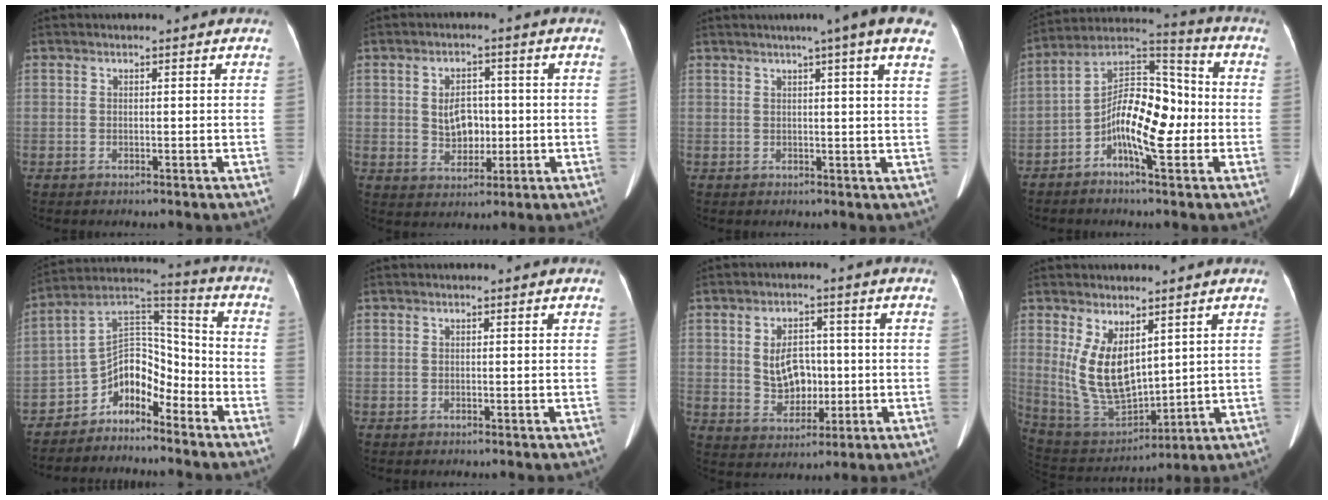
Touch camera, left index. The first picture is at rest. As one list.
[{"total": 5.5, "force": [0.0, 3.9, 3.9], "torque": [-0.072, 0.007, 0.007]}, {"total": 9.9, "force": [6.7, -0.4, 7.3], "torque": [-0.092, 0.018, 0.062]}, {"total": 12.3, "force": [-3.2, 4.3, 11.1], "torque": [-0.198, 0.033, -0.059]}, {"total": 8.9, "force": [-6.3, 4.5, 4.4], "torque": [-0.073, 0.053, -0.117]}, {"total": 0.0}, {"total": 6.9, "force": [0.1, 4.8, 4.9], "torque": [-0.096, 0.007, 0.011]}, {"total": 10.3, "force": [3.1, 4.9, 8.5], "torque": [-0.172, -0.013, 0.080]}]